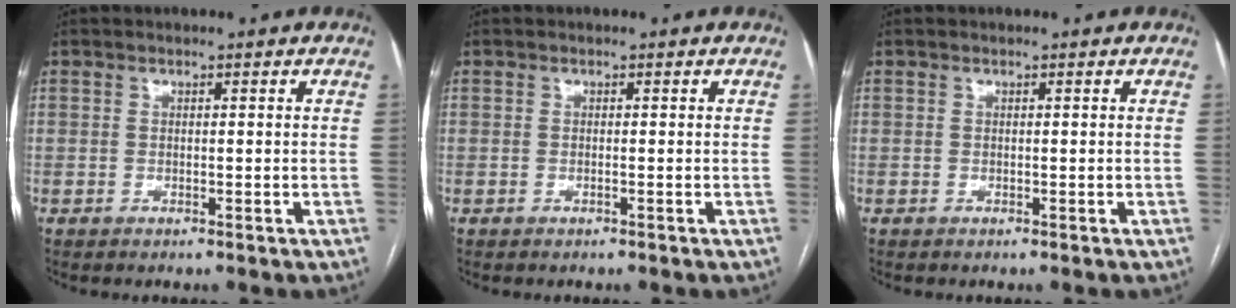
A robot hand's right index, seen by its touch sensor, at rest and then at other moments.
{"total": 0.0}
{"total": 0.0}